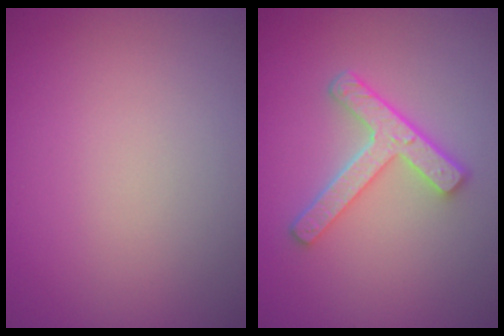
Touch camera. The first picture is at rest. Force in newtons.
{"total": 4.4, "press": 3.3, "slide": 2.9}